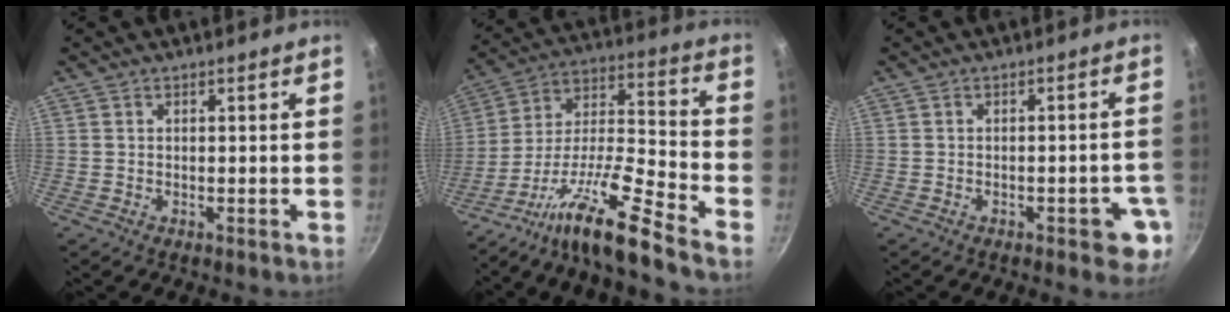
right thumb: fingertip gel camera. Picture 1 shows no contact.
{"total": 16.9, "force": [-12.1, 2.1, 11.5], "torque": [-0.195, 0.089, -0.237]}
{"total": 5.9, "force": [-2.3, 2.5, 4.9], "torque": [-0.038, 0.015, -0.022]}